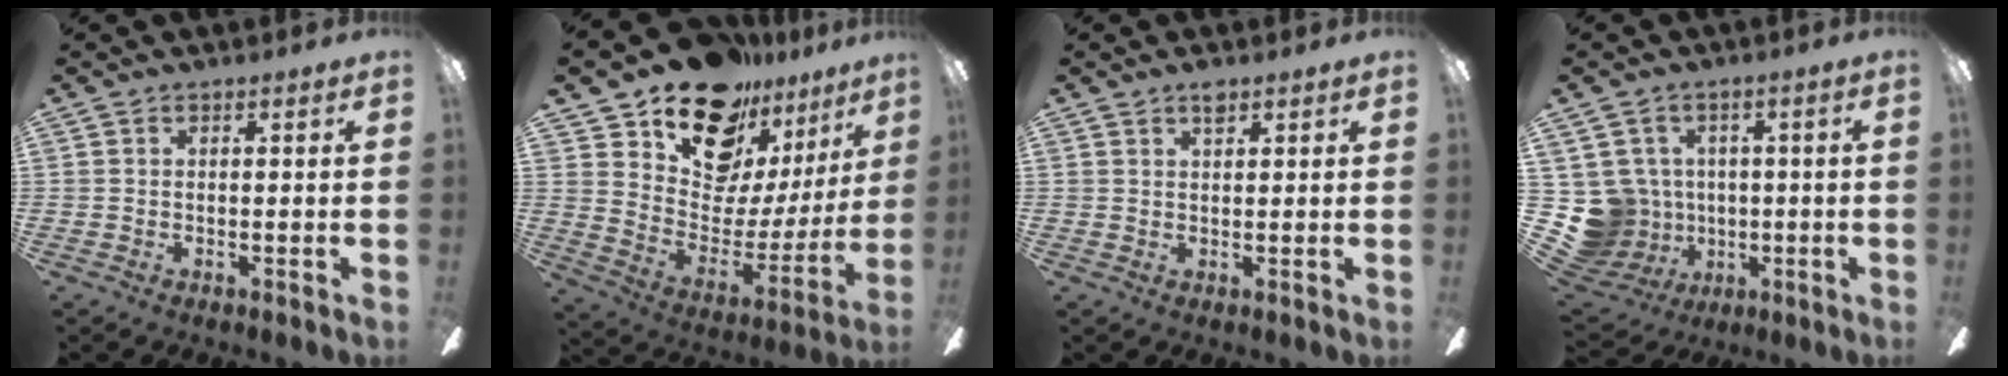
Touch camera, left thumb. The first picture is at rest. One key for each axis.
{"total": 17.9, "fx": 14.1, "fy": 8.9, "fz": 6.6, "tx": -0.116, "ty": -0.112, "tz": 0.250}
{"total": 2.2, "fx": 1.7, "fy": 0.8, "fz": 1.0, "tx": -0.016, "ty": -0.003, "tz": 0.030}
{"total": 10.6, "fx": -0.4, "fy": 10.4, "fz": 2.2, "tx": -0.104, "ty": 0.000, "tz": 0.002}